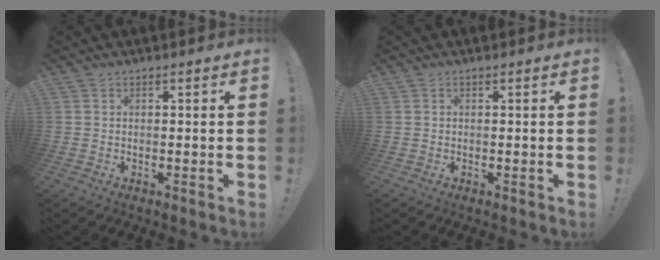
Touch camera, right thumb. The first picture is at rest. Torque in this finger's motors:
{"motor_torque": [0.08, 0.02, 0.16, -0.04, 0.00]}